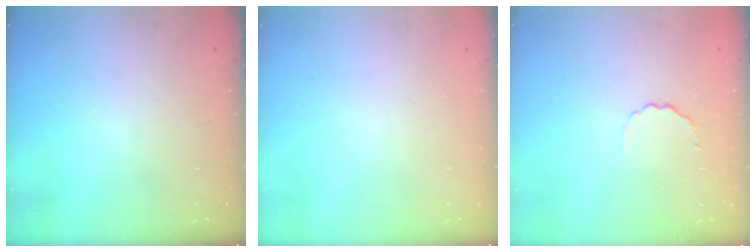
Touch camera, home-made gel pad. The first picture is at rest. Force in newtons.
{"total": 0.0}
{"total": 2.6, "press": 2.5, "slide": 0.8}